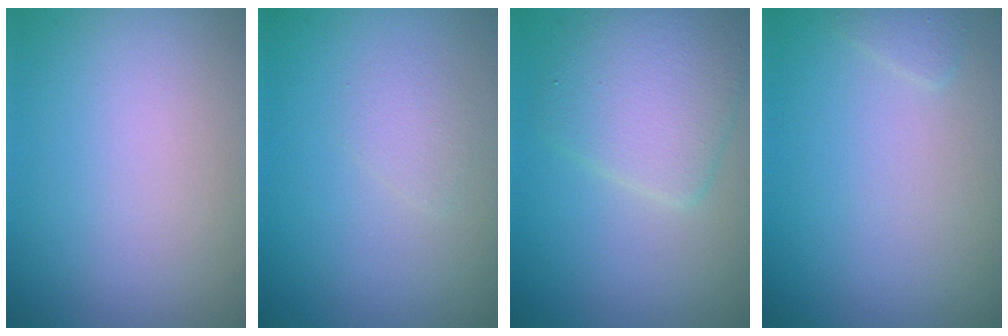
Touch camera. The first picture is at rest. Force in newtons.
{"total": 1.1, "press": 1.1, "slide": 0.0}
{"total": 4.7, "press": 4.7, "slide": 0.2}
{"total": 0.7, "press": 0.7, "slide": 0.1}